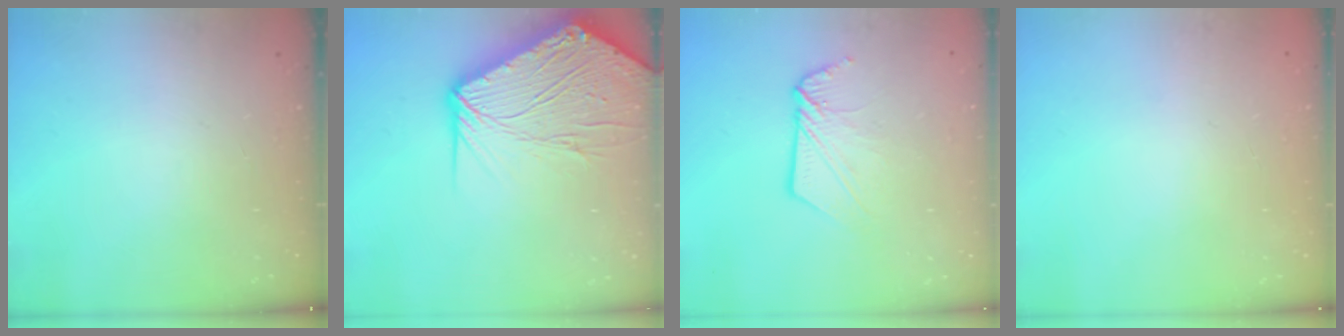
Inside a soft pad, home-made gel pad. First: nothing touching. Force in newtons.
{"total": 17.4, "press": 17.2, "slide": 2.1}
{"total": 8.3, "press": 8.3, "slide": 0.3}
{"total": 0.7, "press": 0.3, "slide": 0.7}